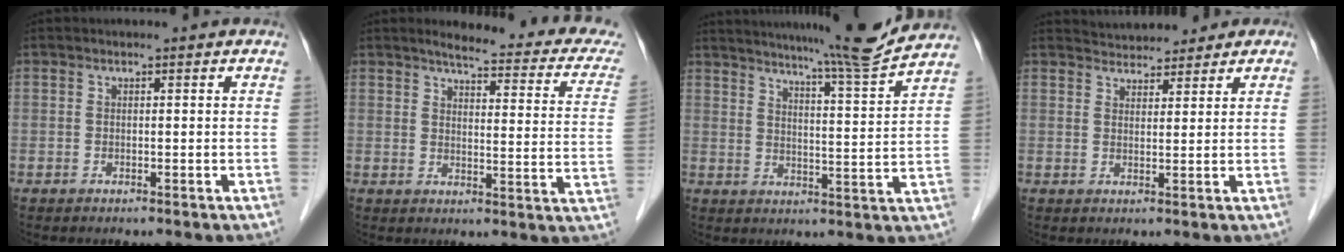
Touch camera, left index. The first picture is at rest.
{"total": 17.2, "force": [15.1, 2.9, 7.6], "torque": [-0.073, -0.029, 0.156]}
{"total": 12.8, "force": [11.8, -2.0, 4.6], "torque": [-0.079, -0.034, 0.163]}
{"total": 5.3, "force": [4.7, 2.3, 0.7], "torque": [-0.005, 0.021, 0.064]}